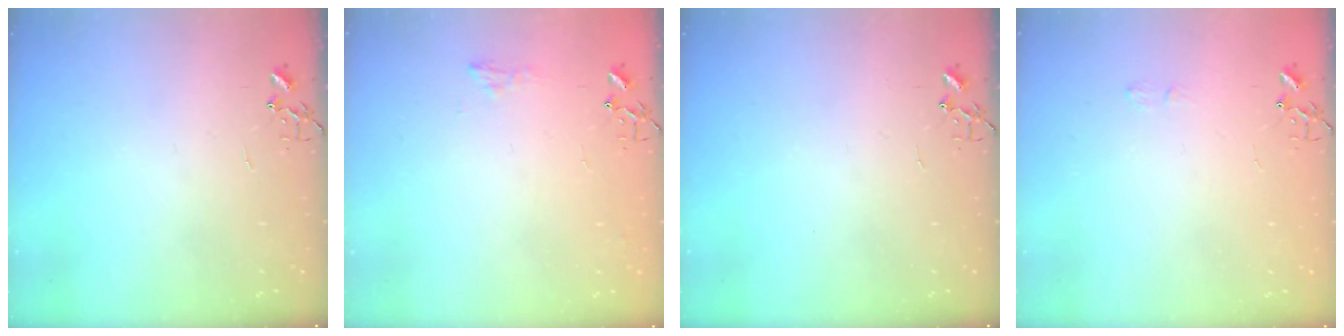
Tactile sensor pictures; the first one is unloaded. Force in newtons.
{"total": 6.4, "press": 6.4, "slide": 0.6}
{"total": 0.0}
{"total": 4.6, "press": 4.6, "slide": 0.7}